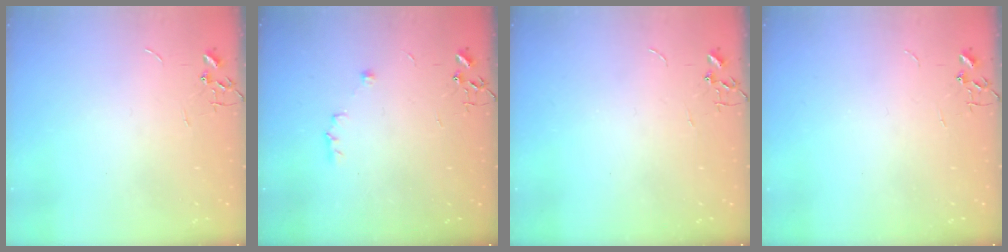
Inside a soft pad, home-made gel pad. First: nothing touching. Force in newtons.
{"total": 5.2, "press": 5.1, "slide": 1.0}
{"total": 0.0}
{"total": 0.0}